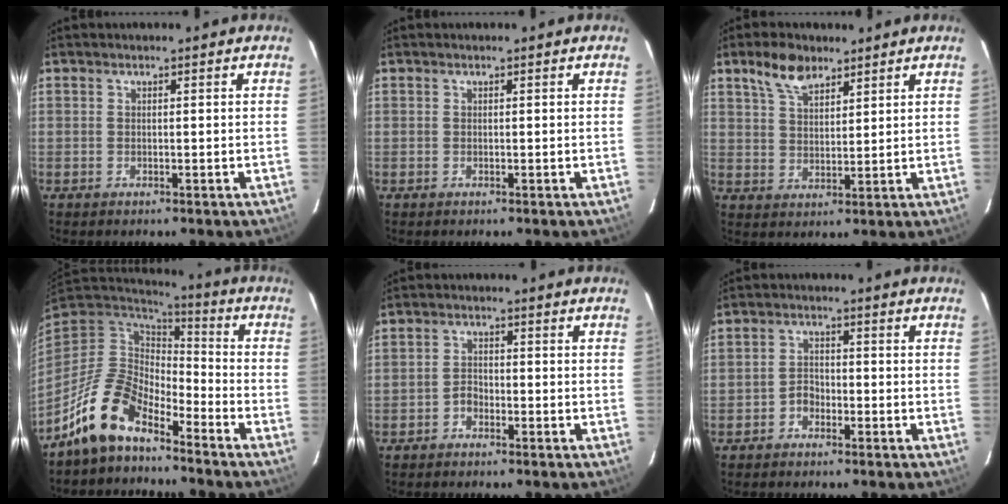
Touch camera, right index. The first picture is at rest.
{"total": 0.0}
{"total": 6.8, "force": [4.7, 3.2, 3.6], "torque": [-0.064, 0.011, 0.089]}
{"total": 12.0, "force": [-9.1, 4.8, 6.1], "torque": [-0.122, 0.009, -0.178]}
{"total": 2.1, "force": [-1.5, 1.3, 0.7], "torque": [-0.014, 0.007, -0.027]}
{"total": 2.6, "force": [-1.7, 1.7, 0.9], "torque": [-0.017, 0.008, -0.030]}